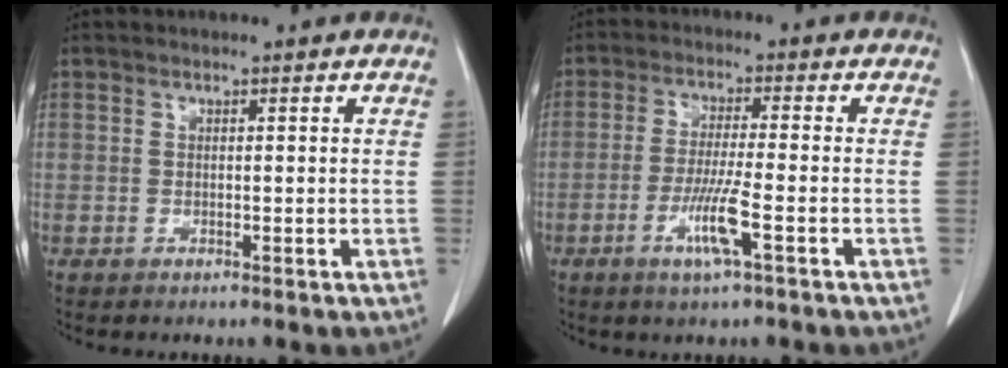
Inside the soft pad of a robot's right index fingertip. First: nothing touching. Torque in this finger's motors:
{"motor_torque": [1.02, -0.47, 0.27, 0.12]}